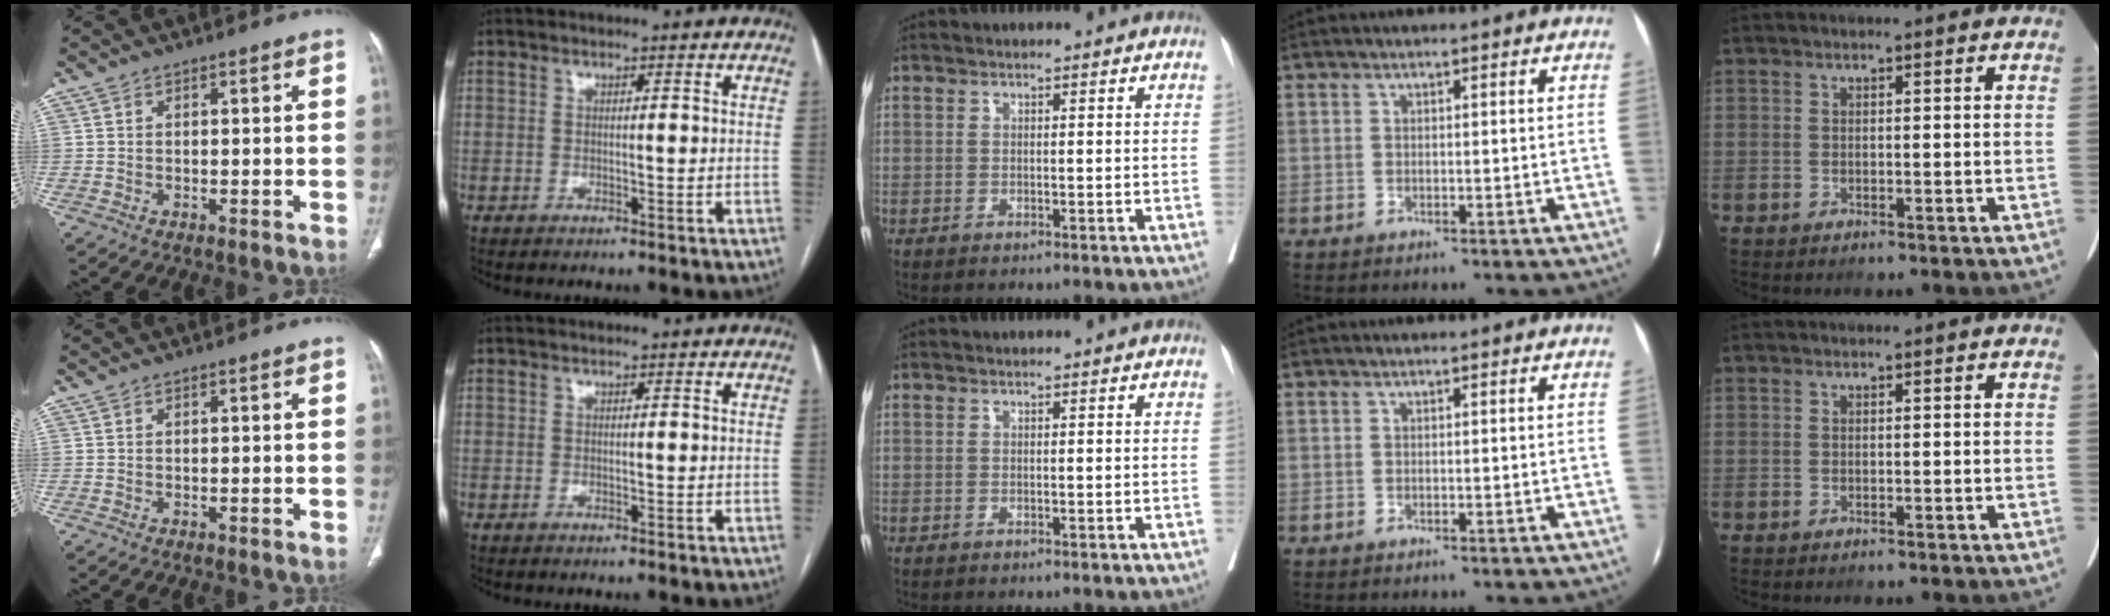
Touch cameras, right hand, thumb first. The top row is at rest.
{}